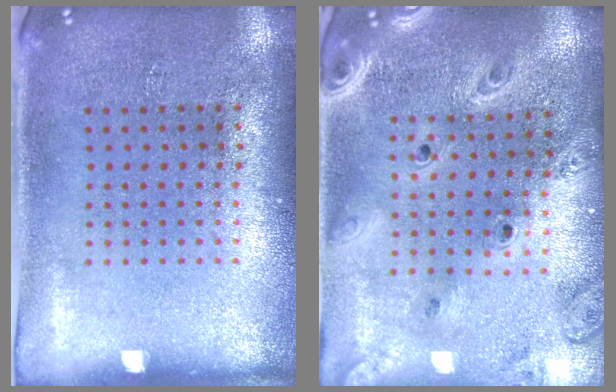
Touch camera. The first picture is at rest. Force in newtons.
{"total": 2.8, "press": 2.3, "slide": 1.5}